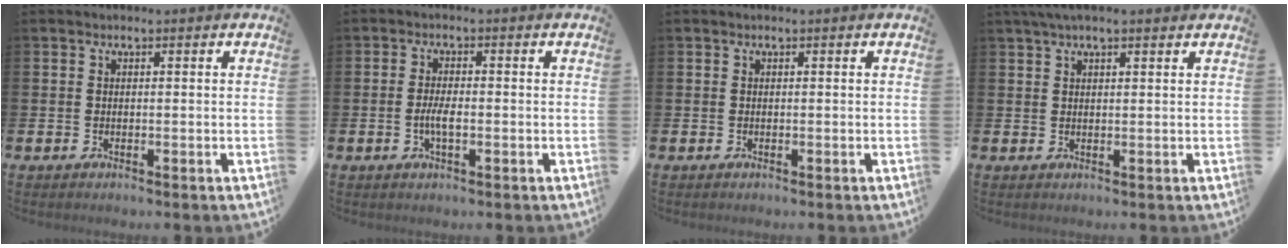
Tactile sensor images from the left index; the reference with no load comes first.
{"total": 2.6, "force": [-0.6, 0.8, 2.4], "torque": [-0.037, -0.001, -0.013]}
{"total": 0.0}
{"total": 2.9, "force": [2.2, 0.6, 1.8], "torque": [-0.038, 0.003, 0.040]}